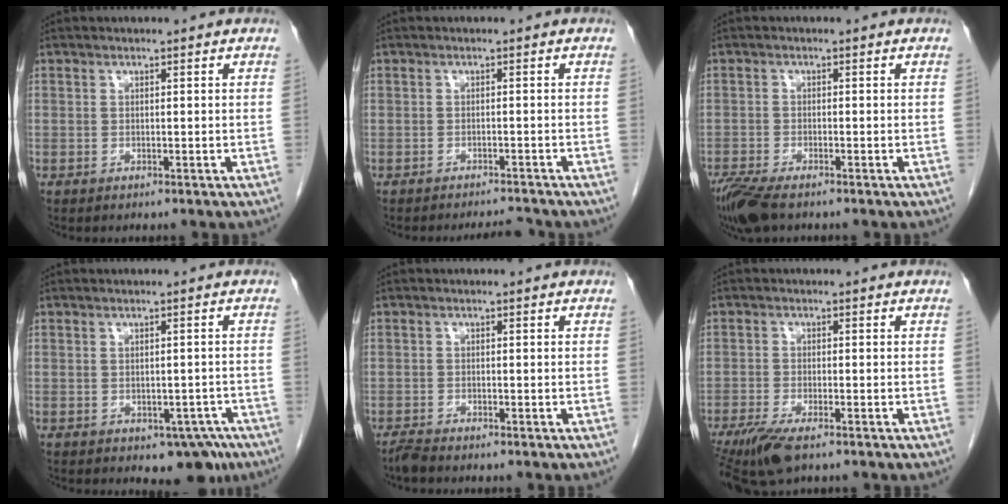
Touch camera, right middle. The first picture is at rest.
{"total": 3.2, "force": [-3.2, -0.3, 0.2], "torque": [-0.006, -0.011, -0.047]}
{"total": 6.4, "force": [-4.9, 1.7, 3.8], "torque": [-0.075, -0.016, -0.089]}
{"total": 4.8, "force": [-2.8, 2.8, 2.7], "torque": [-0.012, 0.007, -0.029]}
{"total": 1.5, "force": [-1.4, 0.0, 0.6], "torque": [-0.019, -0.005, -0.030]}
{"total": 7.3, "force": [-5.1, 1.8, 5.0], "torque": [-0.090, -0.018, -0.088]}